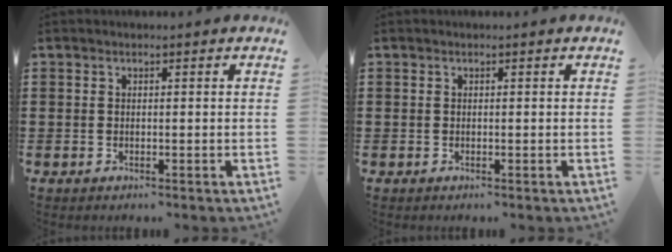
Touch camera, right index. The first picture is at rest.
{"total": 0.0}